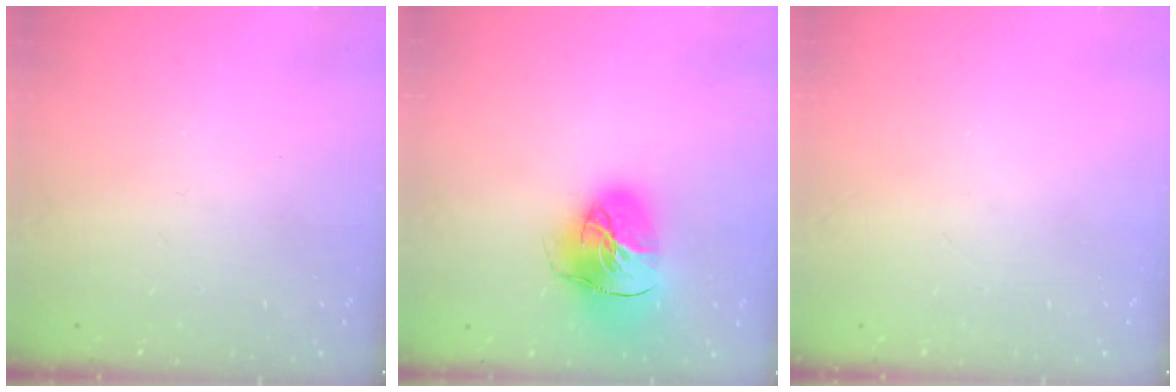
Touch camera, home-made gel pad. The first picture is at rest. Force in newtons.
{"total": 18.0, "press": 17.9, "slide": 2.5}
{"total": 0.0}